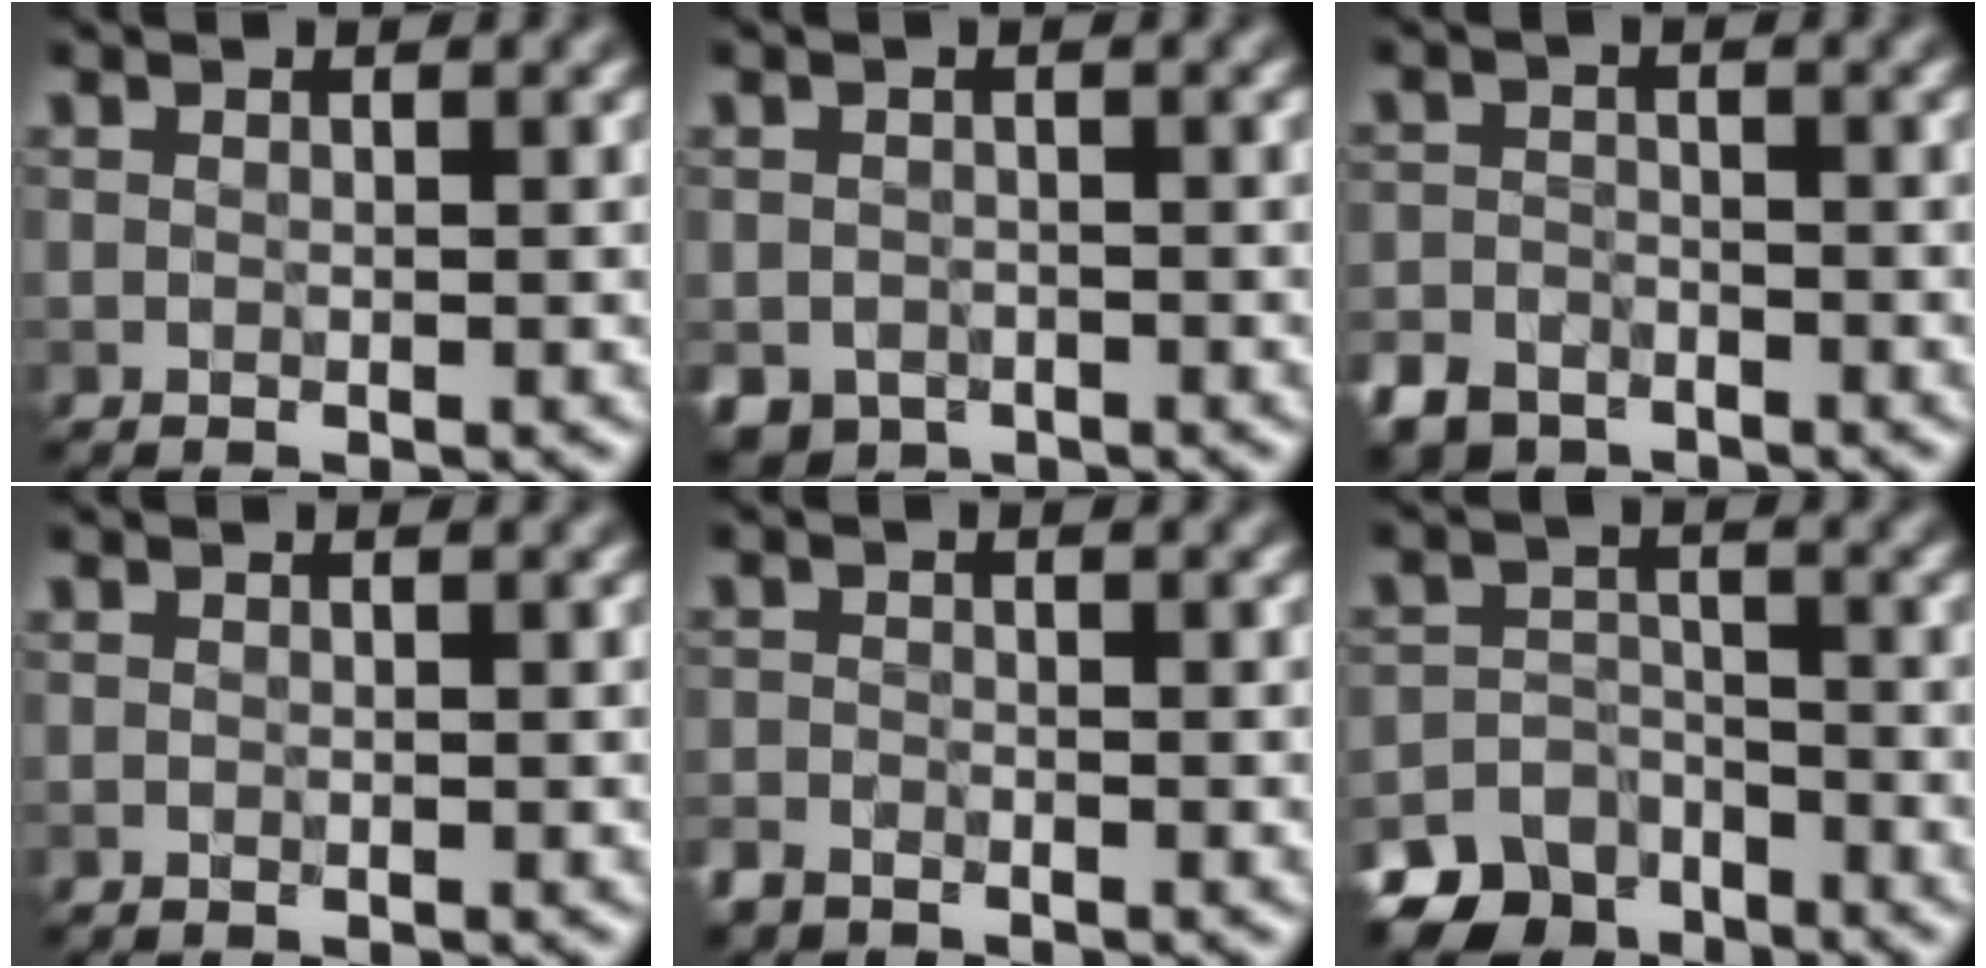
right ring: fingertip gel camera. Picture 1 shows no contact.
{"total": 2.1, "force": [-1.3, 1.7, 0.4], "torque": [-0.002, -0.010, -0.023]}
{"total": 3.2, "force": [-2.5, 1.9, 0.6], "torque": [-0.013, -0.004, -0.051]}
{"total": 0.0}
{"total": 1.5, "force": [-1.3, 0.7, 0.2], "torque": [-0.003, -0.004, -0.032]}
{"total": 7.7, "force": [-6.0, 4.8, 1.1], "torque": [0.002, -0.015, -0.096]}